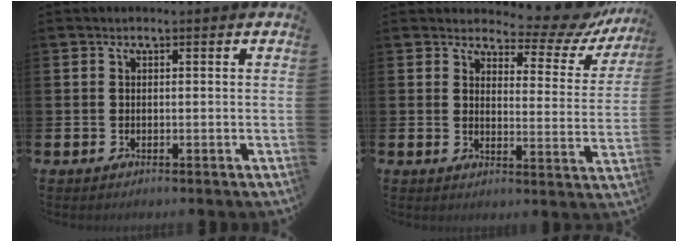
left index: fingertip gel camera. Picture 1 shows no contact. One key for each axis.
{"total": 5.4, "fx": 4.8, "fy": 1.9, "fz": 1.4, "tx": -0.023, "ty": -0.051, "tz": 0.074}